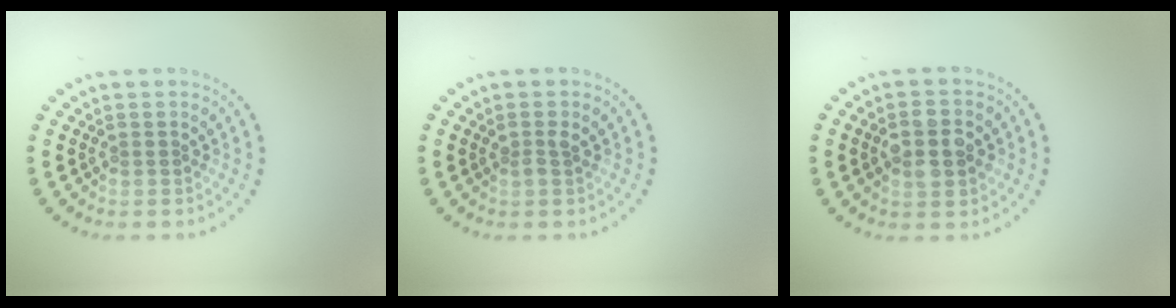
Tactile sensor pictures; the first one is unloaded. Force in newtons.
{"total": 0.9, "press": 0.8, "slide": 0.4}
{"total": 4.0, "press": 4.0, "slide": 0.1}